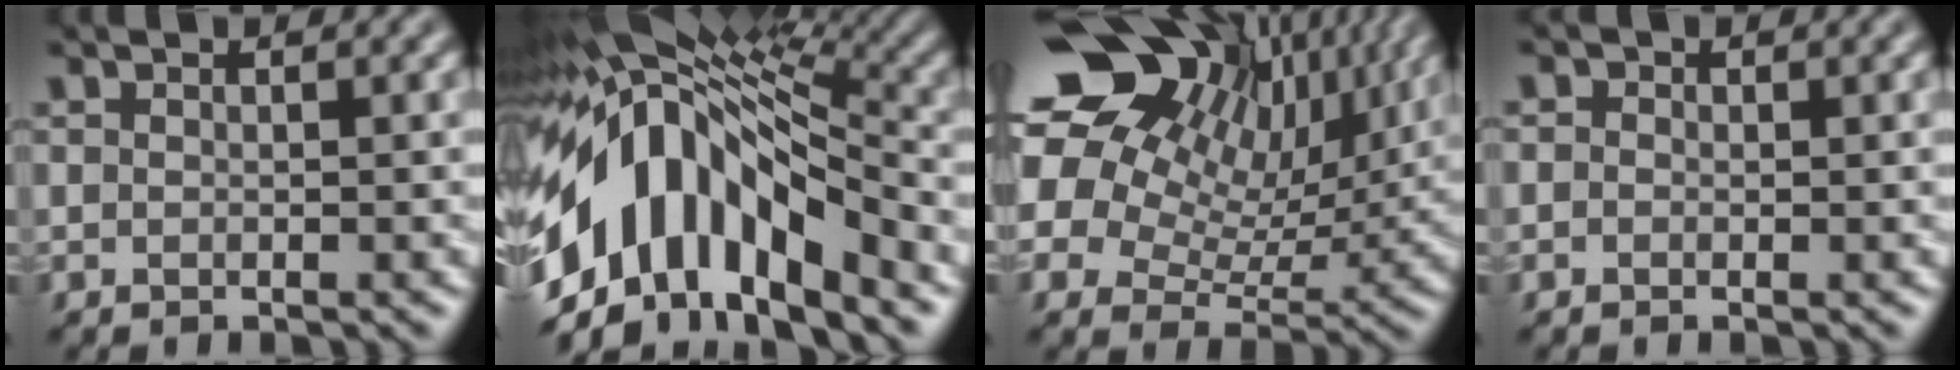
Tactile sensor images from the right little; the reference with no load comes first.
{"total": 14.4, "force": [-4.0, 7.4, 11.7], "torque": [-0.205, 0.014, -0.074]}
{"total": 20.0, "force": [9.6, 13.2, 11.5], "torque": [-0.254, 0.059, 0.153]}
{"total": 0.6, "force": [0.1, 0.6, 0.3], "torque": [-0.005, -0.005, -0.007]}